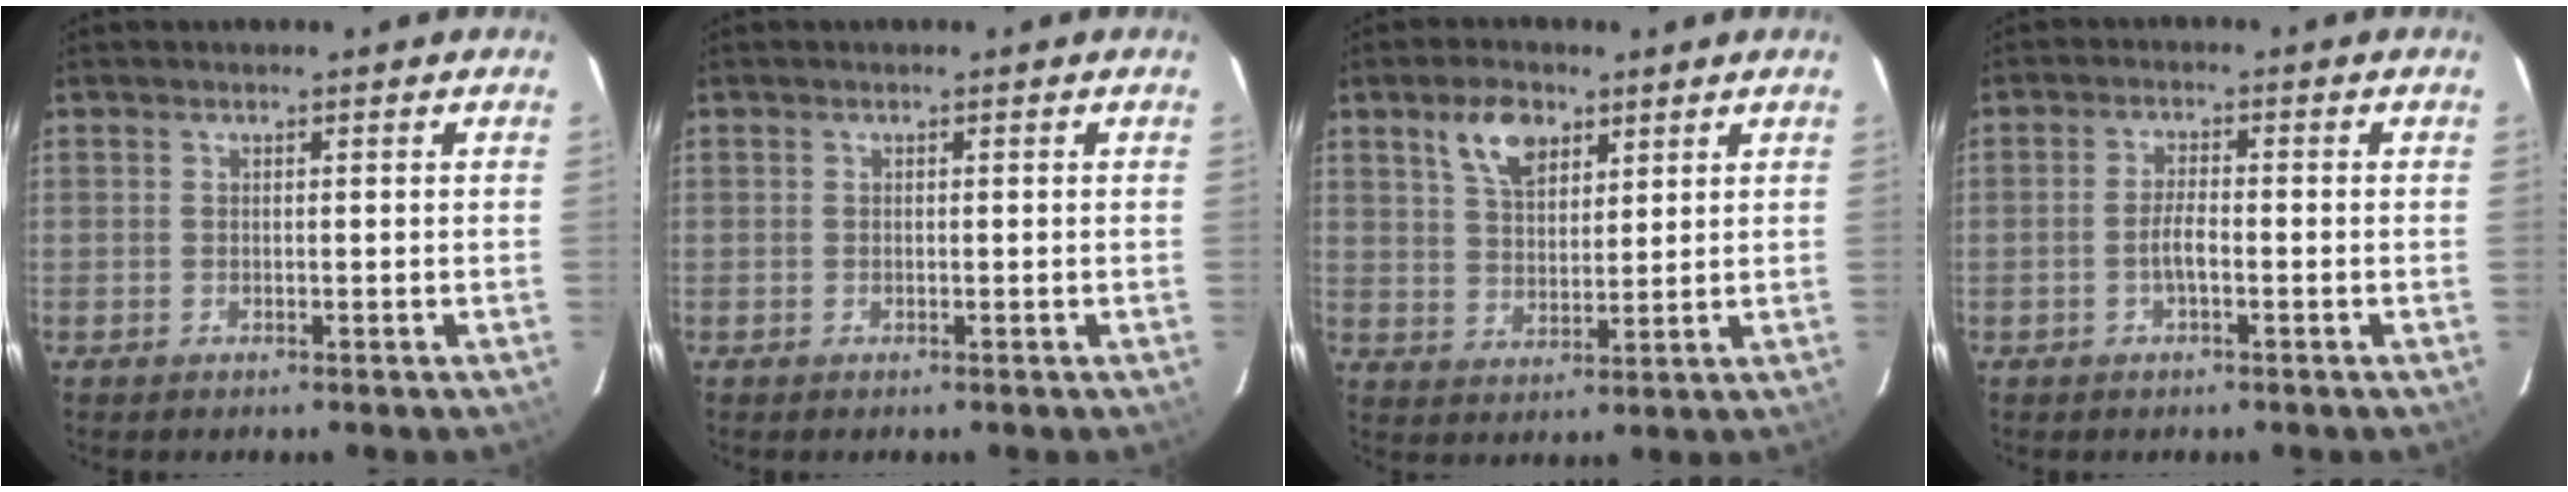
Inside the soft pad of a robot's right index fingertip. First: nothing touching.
{"total": 0.0}
{"total": 7.8, "force": [4.5, 4.1, 4.9], "torque": [-0.088, 0.011, 0.084]}
{"total": 3.0, "force": [-1.2, 0.8, 2.7], "torque": [-0.053, 0.001, -0.021]}